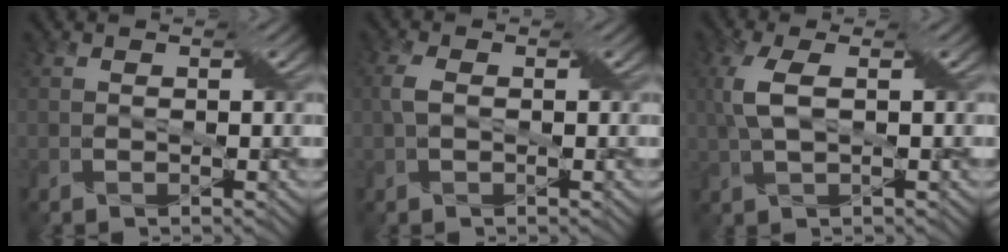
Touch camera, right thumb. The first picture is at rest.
{"total": 2.0, "force": [0.1, 1.1, 1.7], "torque": [-0.043, 0.008, 0.001]}
{"total": 4.5, "force": [0.7, 1.5, 4.2], "torque": [-0.110, 0.011, 0.013]}